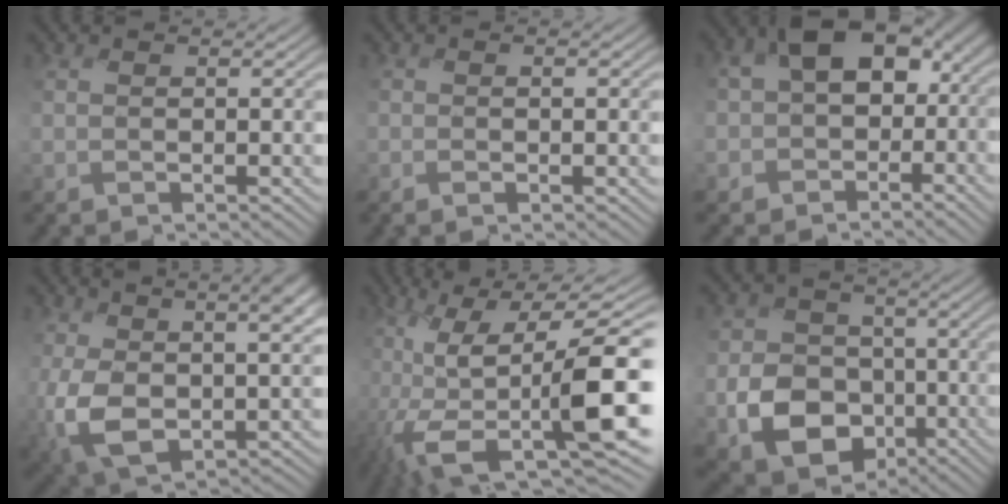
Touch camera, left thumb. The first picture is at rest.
{"total": 0.6, "force": [-0.3, 0.0, 0.5], "torque": [-0.003, 0.002, -0.007]}
{"total": 11.0, "force": [-0.6, 8.7, 6.7], "torque": [-0.121, -0.027, -0.017]}
{"total": 11.0, "force": [1.2, 6.0, 9.2], "torque": [-0.204, -0.022, 0.030]}
{"total": 15.9, "force": [-5.5, 7.9, 12.7], "torque": [-0.237, -0.025, -0.097]}
{"total": 9.6, "force": [-4.0, 7.6, 4.2], "torque": [-0.085, -0.025, -0.085]}